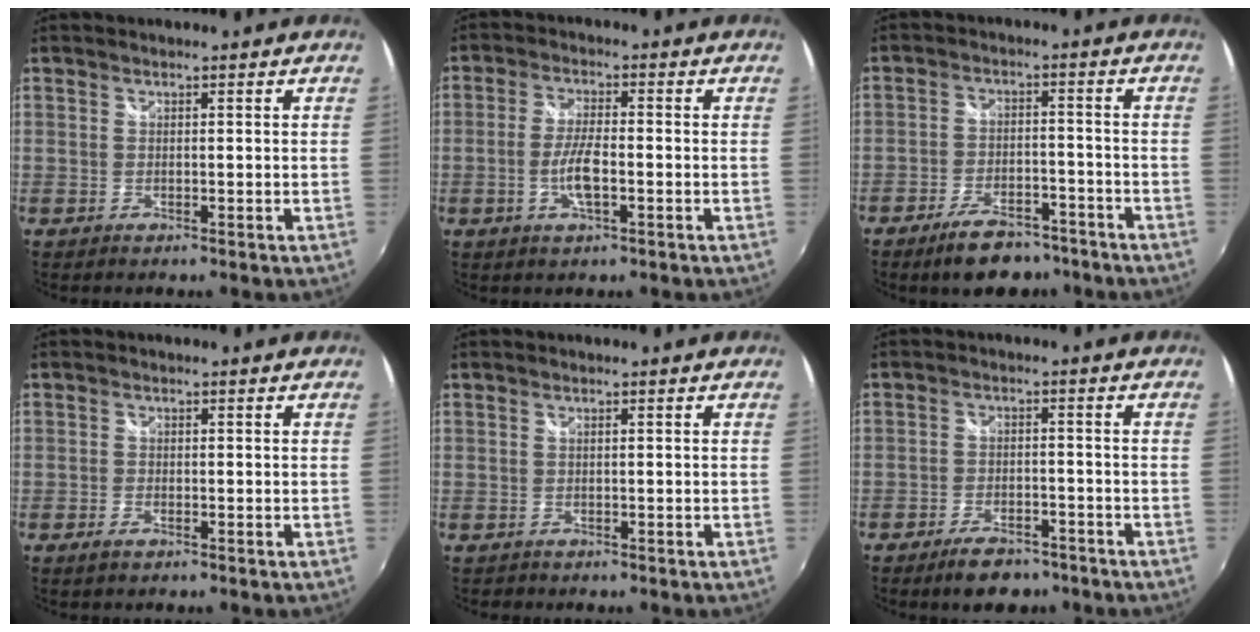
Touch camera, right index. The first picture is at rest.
{"total": 5.7, "force": [-1.8, 1.5, 5.2], "torque": [-0.108, -0.002, -0.034]}
{"total": 10.4, "force": [-8.0, 4.4, 4.9], "torque": [-0.106, 0.011, -0.118]}
{"total": 1.5, "force": [-1.0, 0.7, 0.9], "torque": [-0.018, -0.003, -0.019]}
{"total": 0.0}
{"total": 7.6, "force": [-5.8, 3.4, 3.5], "torque": [-0.081, 0.006, -0.085]}